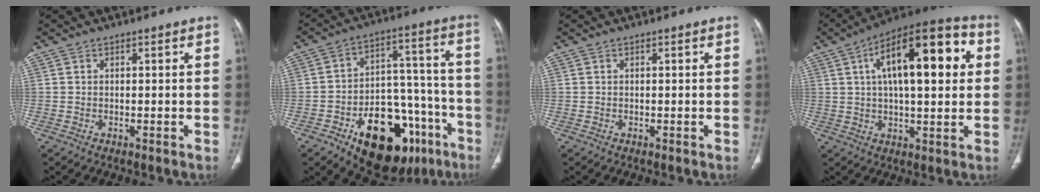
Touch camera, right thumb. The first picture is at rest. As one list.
[{"total": 24.4, "force": [-12.5, 13.1, 16.5], "torque": [-0.185, 0.079, -0.175]}, {"total": 0.0}, {"total": 21.1, "force": [5.2, 8.3, 18.7], "torque": [-0.265, 0.018, 0.068]}]